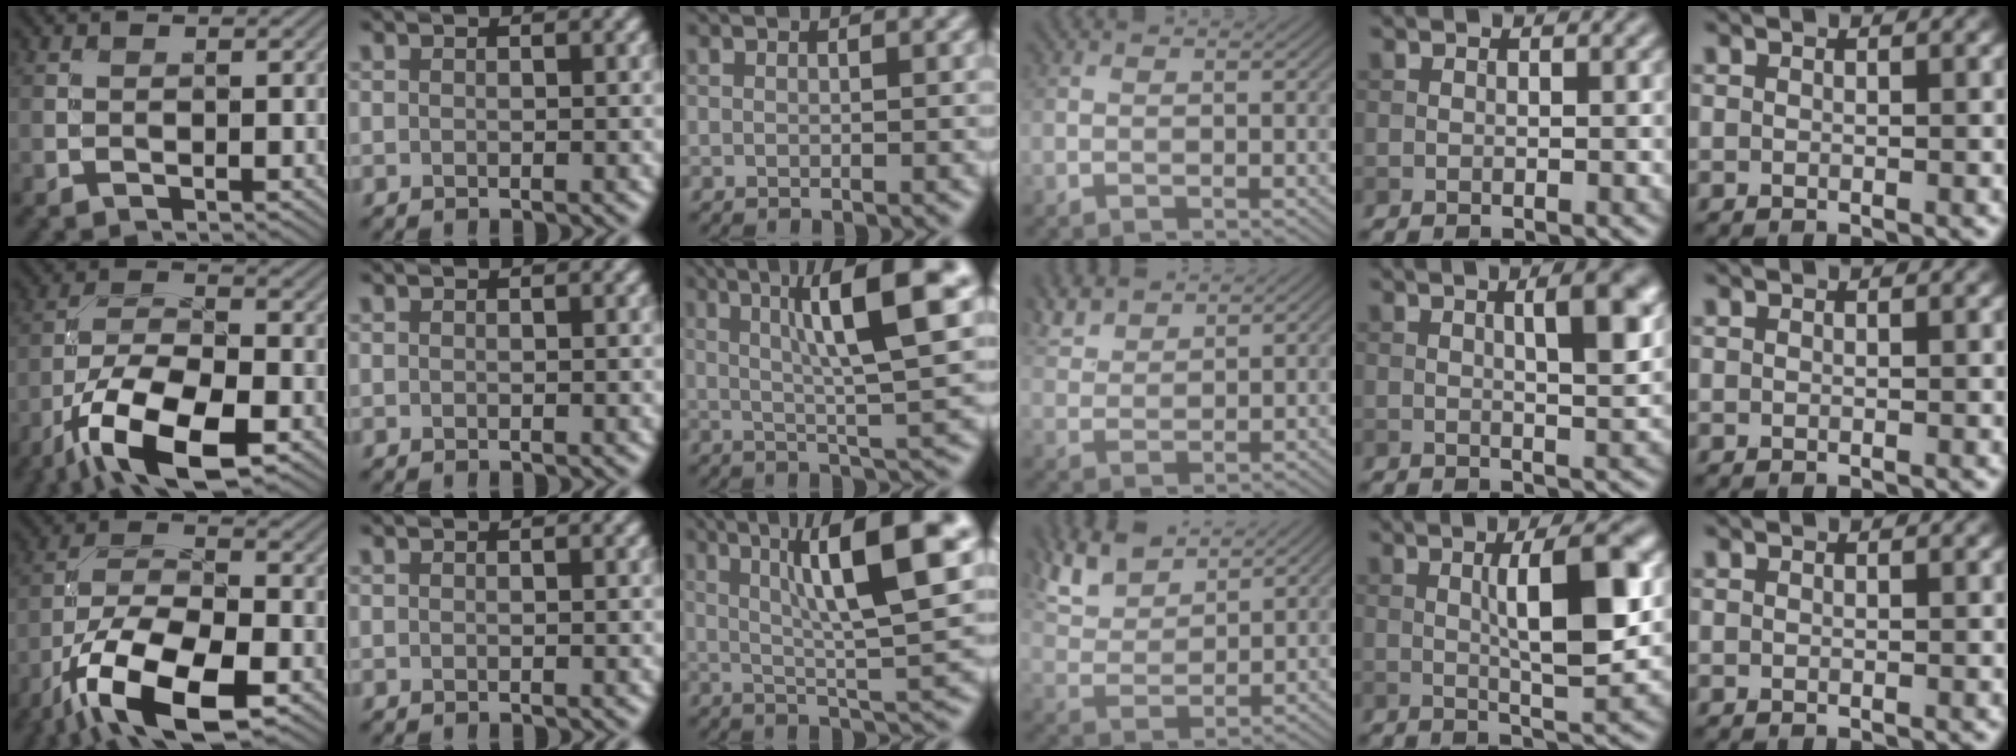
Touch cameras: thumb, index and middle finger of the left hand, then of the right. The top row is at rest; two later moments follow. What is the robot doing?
{"motion": "unscrew", "object": "medicine bottle"}